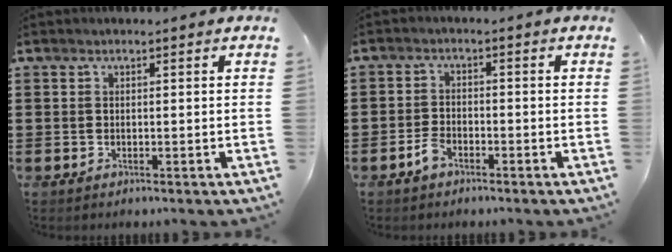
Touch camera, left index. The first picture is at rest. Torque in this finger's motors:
{"motor_torque": [0.25, 0.26, 0.13, 0.03]}